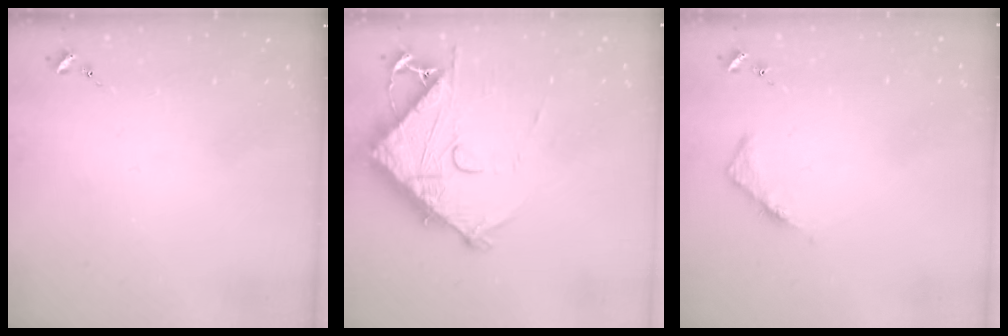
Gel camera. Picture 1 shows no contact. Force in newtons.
{"total": 13.1, "press": 13.0, "slide": 1.0}
{"total": 4.1, "press": 4.0, "slide": 0.5}